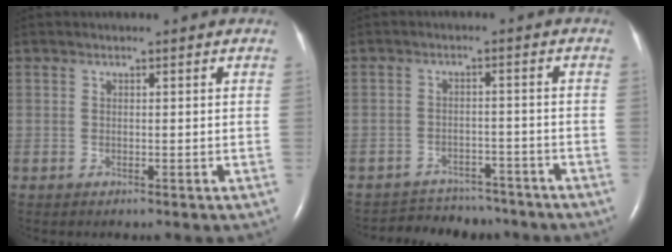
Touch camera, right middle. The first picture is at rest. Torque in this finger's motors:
{"motor_torque": [0.05, -0.10, 0.01, 0.00]}